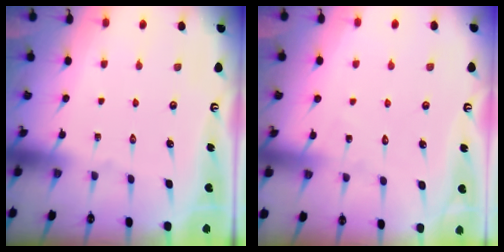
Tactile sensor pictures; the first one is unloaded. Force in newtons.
{"total": 6.6, "press": 6.6, "slide": 0.6}